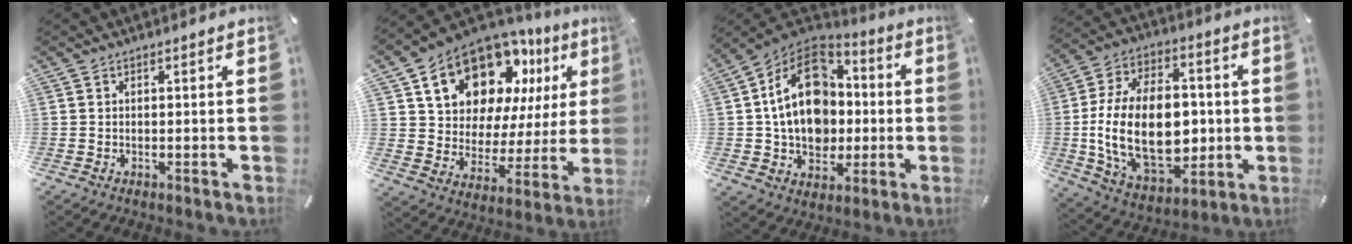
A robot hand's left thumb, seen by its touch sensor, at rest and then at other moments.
{"total": 17.6, "force": [11.3, 10.8, 7.9], "torque": [-0.131, -0.077, 0.201]}
{"total": 18.4, "force": [0.6, 14.8, 11.0], "torque": [-0.208, 0.005, 0.011]}
{"total": 24.9, "force": [-1.4, 16.0, 19.0], "torque": [-0.375, -0.007, -0.011]}